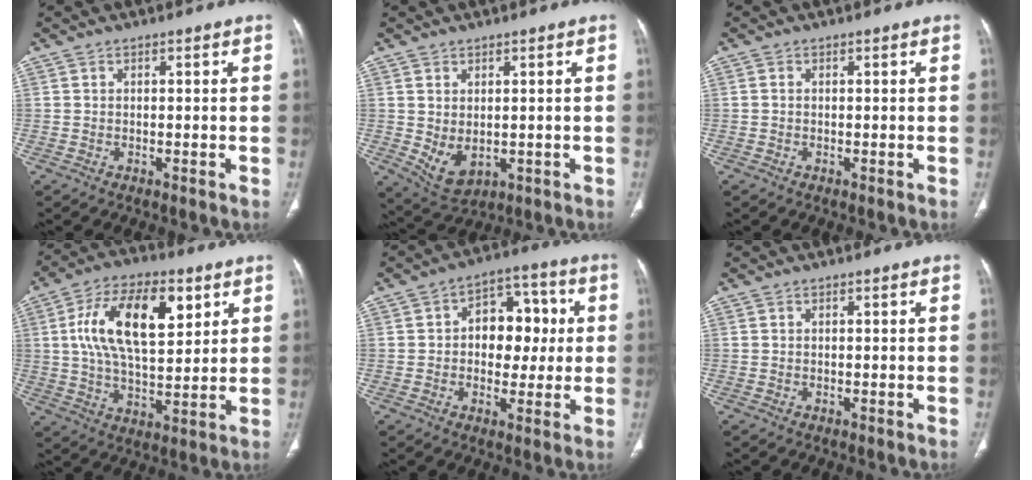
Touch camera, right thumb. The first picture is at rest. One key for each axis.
{"total": 5.9, "fx": -0.3, "fy": 3.7, "fz": 4.6, "tx": -0.077, "ty": -0.009, "tz": 0.016}
{"total": 0.0}
{"total": 18.3, "fx": 5.8, "fy": 9.0, "fz": 14.9, "tx": -0.240, "ty": -0.007, "tz": 0.100}
{"total": 11.6, "fx": 1.0, "fy": 8.1, "fz": 8.3, "tx": -0.070, "ty": 0.023, "tz": 0.011}
{"total": 0.0}